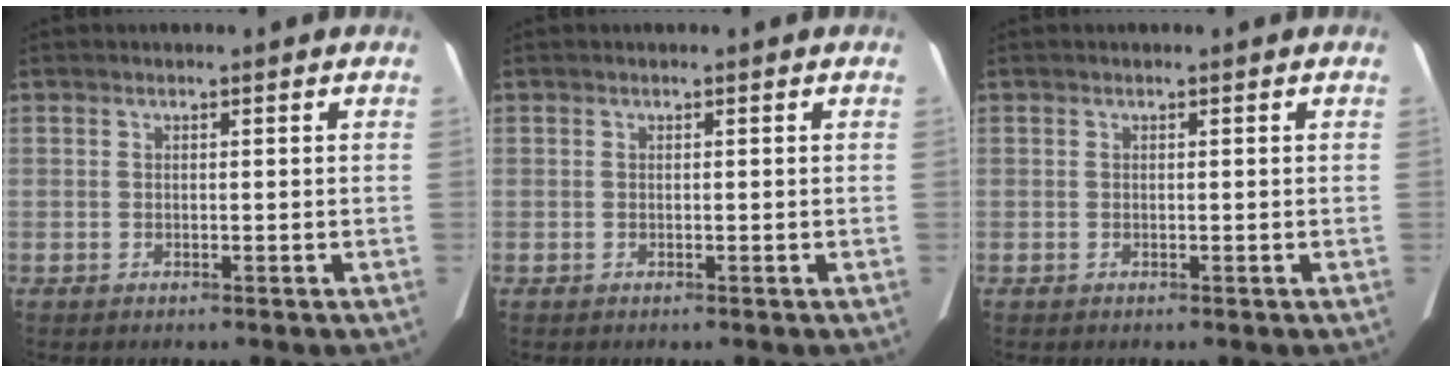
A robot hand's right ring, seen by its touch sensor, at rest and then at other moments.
{"total": 0.0}
{"total": 0.0}